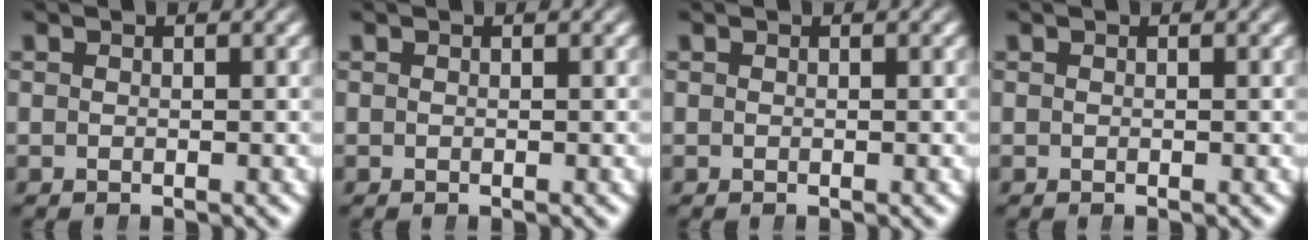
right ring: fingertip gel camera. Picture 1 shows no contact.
{"total": 0.0}
{"total": 0.0}
{"total": 0.0}